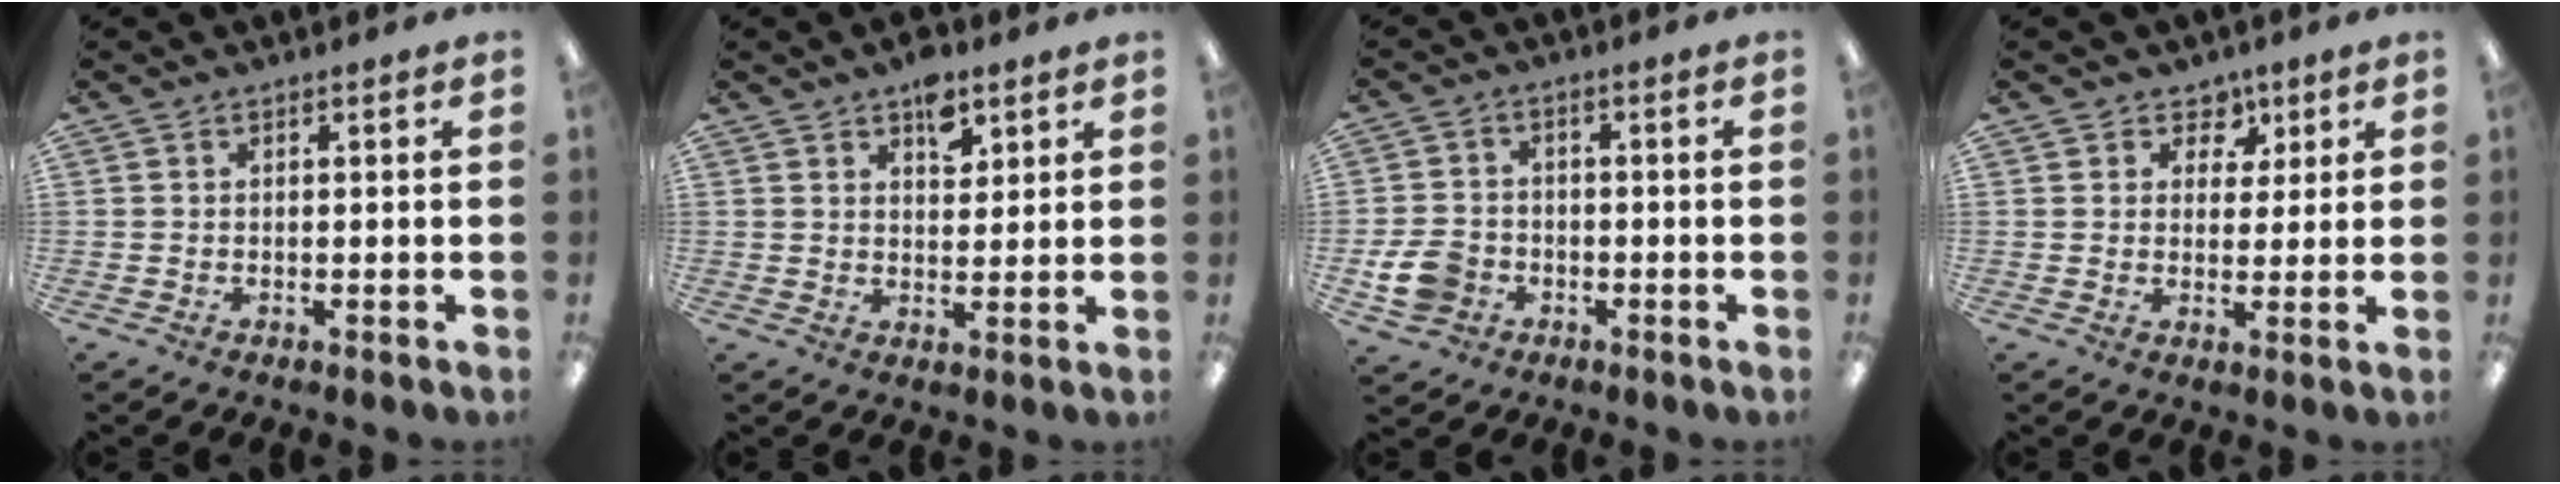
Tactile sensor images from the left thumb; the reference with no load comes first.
{"total": 6.5, "force": [4.2, 3.7, 3.3], "torque": [-0.028, -0.022, 0.069]}
{"total": 7.2, "force": [-2.5, 5.8, 3.3], "torque": [-0.072, 0.014, -0.046]}
{"total": 5.3, "force": [2.7, 4.5, 0.8], "torque": [-0.004, -0.011, 0.046]}